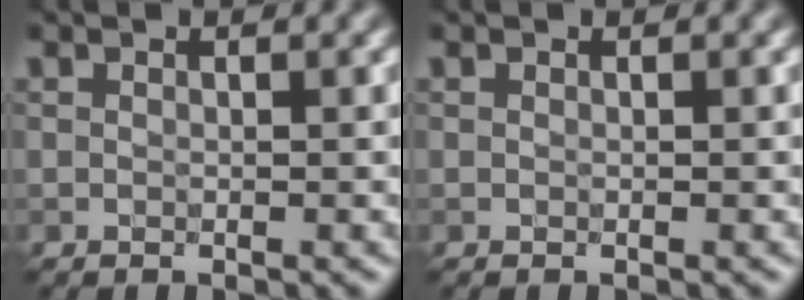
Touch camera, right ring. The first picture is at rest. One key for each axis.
{"total": 0.0}